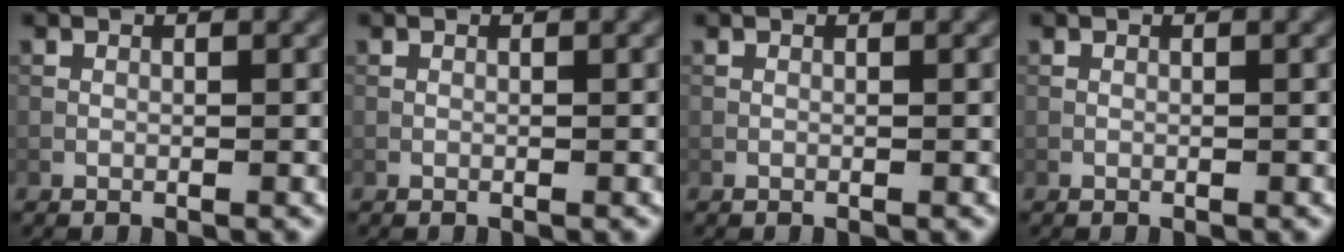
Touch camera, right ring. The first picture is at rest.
{"total": 0.0}
{"total": 0.0}
{"total": 0.0}